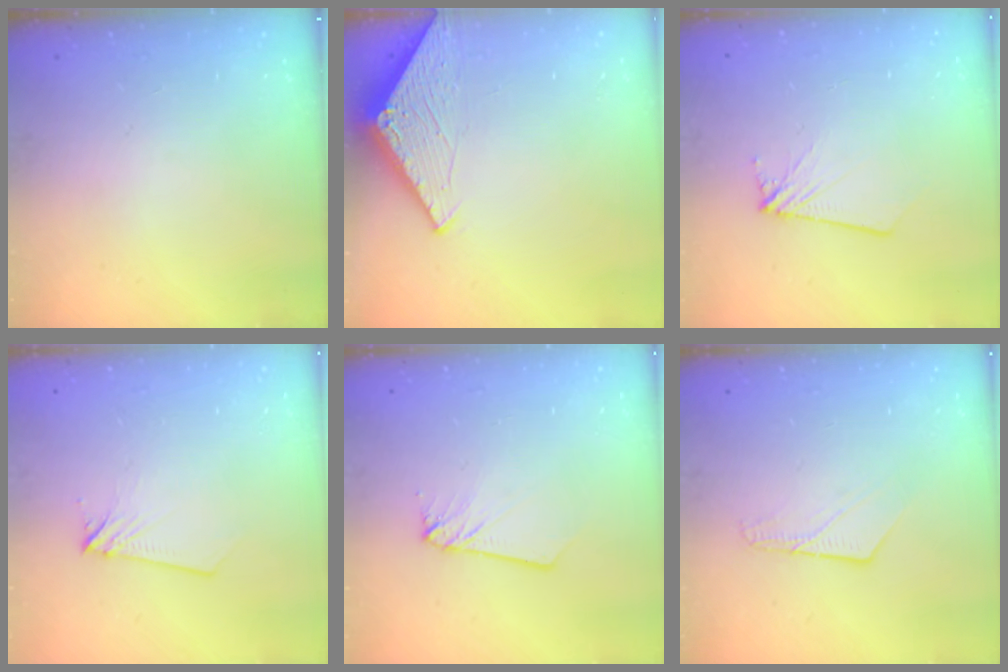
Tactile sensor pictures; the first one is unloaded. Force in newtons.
{"total": 2.8, "press": 2.8, "slide": 0.2}
{"total": 2.6, "press": 2.6, "slide": 0.2}
{"total": 3.7, "press": 3.7, "slide": 0.4}
{"total": 2.0, "press": 2.0, "slide": 0.1}
{"total": 6.3, "press": 6.3, "slide": 0.5}